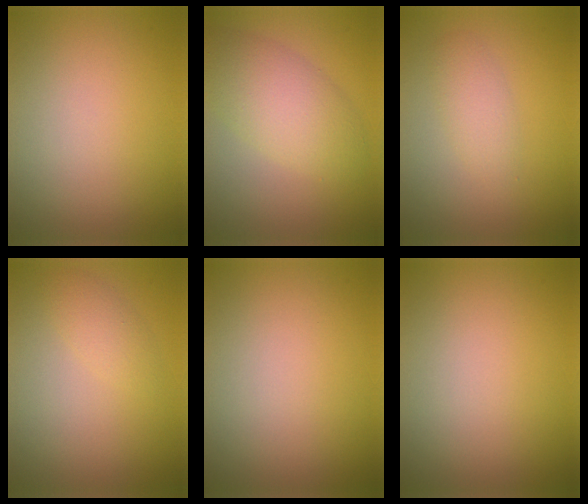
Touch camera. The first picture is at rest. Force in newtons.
{"total": 5.2, "press": 5.2, "slide": 0.2}
{"total": 1.9, "press": 1.9, "slide": 0.0}
{"total": 1.6, "press": 1.6, "slide": 0.0}
{"total": 0.0}
{"total": 0.0}